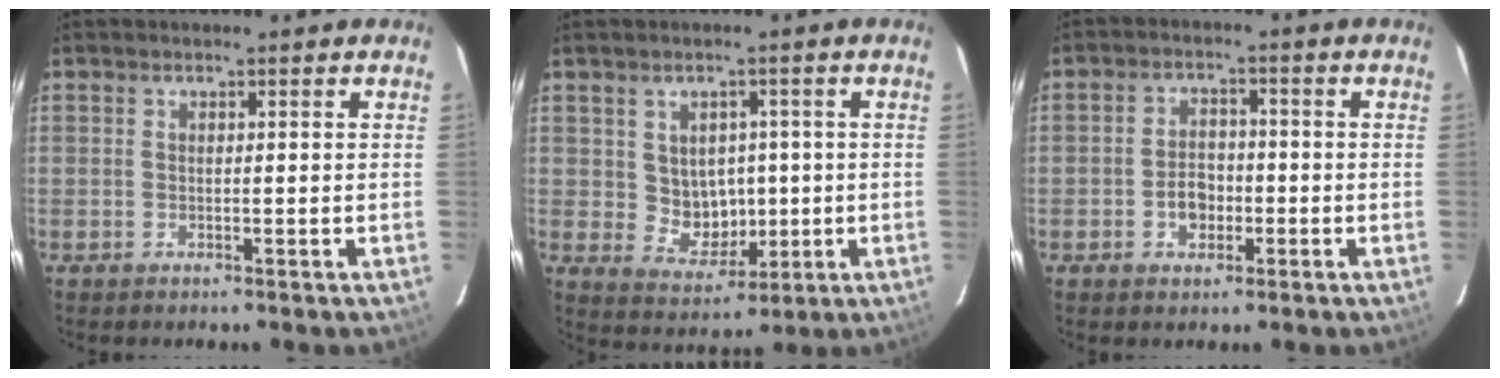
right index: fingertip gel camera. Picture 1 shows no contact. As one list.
[{"total": 6.7, "force": [0.3, 6.1, 2.8], "torque": [-0.053, 0.003, 0.025]}, {"total": 4.7, "force": [-1.5, 3.5, 2.7], "torque": [-0.052, 0.010, -0.022]}]